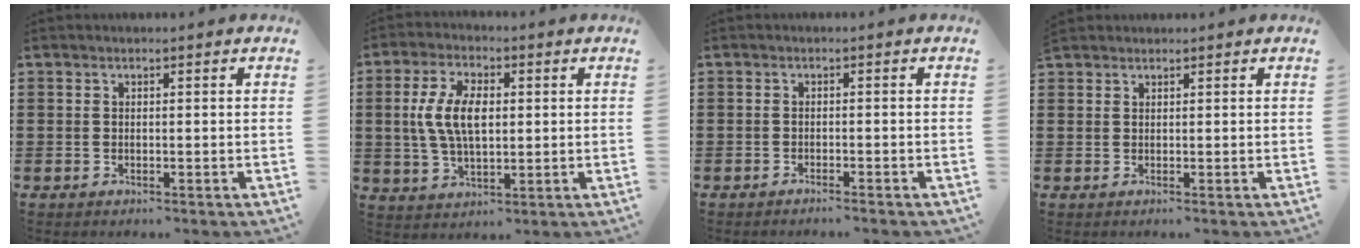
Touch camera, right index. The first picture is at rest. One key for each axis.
{"total": 8.1, "fx": 0.7, "fy": 4.1, "fz": 6.9, "tx": -0.156, "ty": 0.009, "tz": 0.005}
{"total": 1.2, "fx": -1.1, "fy": -0.2, "fz": 0.3, "tx": -0.007, "ty": 0.000, "tz": -0.022}
{"total": 0.9, "fx": 0.9, "fy": 0.2, "fz": -0.2, "tx": 0.001, "ty": 0.002, "tz": 0.018}